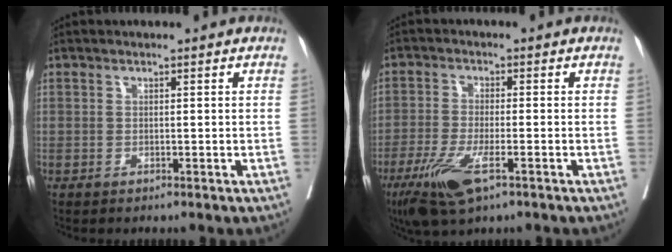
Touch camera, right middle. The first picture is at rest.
{"total": 8.2, "force": [-4.3, 1.7, 6.7], "torque": [-0.138, -0.021, -0.076]}